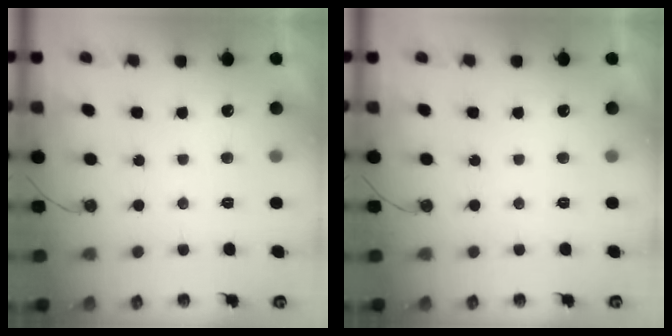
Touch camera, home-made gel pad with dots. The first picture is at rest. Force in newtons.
{"total": 0.6, "press": 0.1, "slide": 0.5}